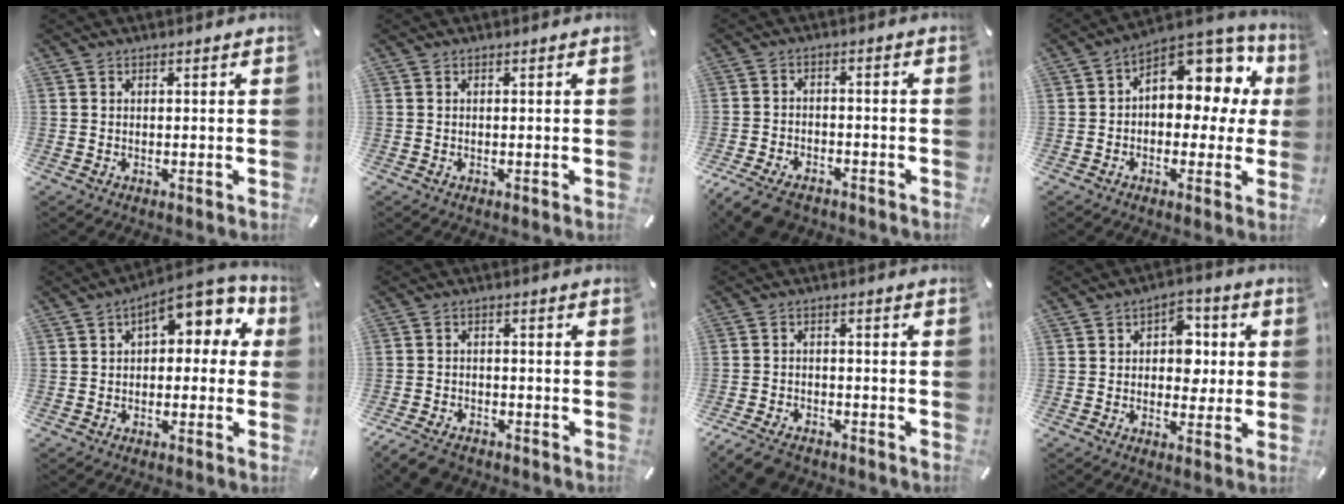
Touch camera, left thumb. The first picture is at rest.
{"total": 0.0}
{"total": 7.0, "force": [-5.2, 3.4, 3.1], "torque": [-0.066, 0.022, -0.099]}
{"total": 11.6, "force": [4.7, 7.6, 7.4], "torque": [-0.092, -0.045, 0.081]}
{"total": 9.8, "force": [4.1, 5.1, 7.2], "torque": [-0.106, -0.015, 0.066]}
{"total": 5.0, "force": [-4.1, 2.2, 1.8], "torque": [-0.046, 0.015, -0.081]}
{"total": 5.6, "force": [-4.6, 2.4, 2.1], "torque": [-0.047, 0.018, -0.090]}
{"total": 7.9, "force": [0.3, 5.9, 5.2], "torque": [-0.056, 0.001, 0.000]}